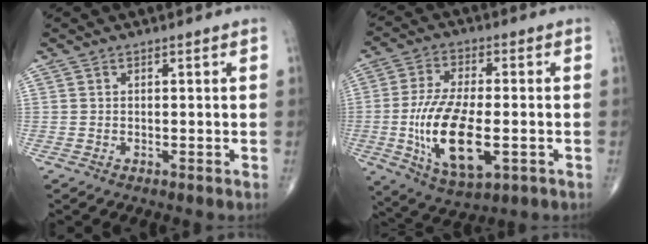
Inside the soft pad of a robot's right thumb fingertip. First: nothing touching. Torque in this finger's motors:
{"motor_torque": [2.15, 2.86, 1.34, 0.64, 0.44]}